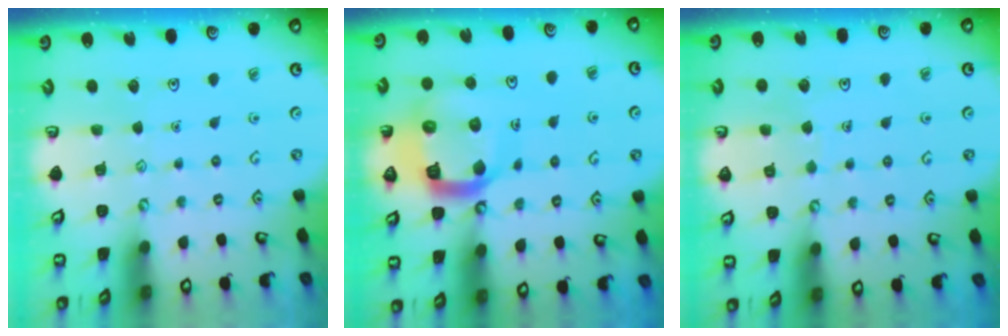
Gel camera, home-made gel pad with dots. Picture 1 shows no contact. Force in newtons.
{"total": 15.8, "press": 15.7, "slide": 1.9}
{"total": 4.0, "press": 3.9, "slide": 0.3}